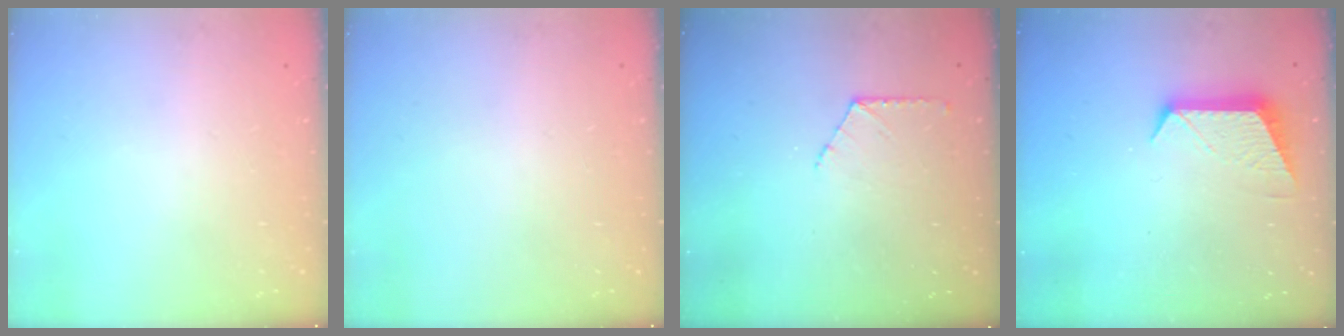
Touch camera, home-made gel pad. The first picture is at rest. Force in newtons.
{"total": 0.0}
{"total": 6.7, "press": 6.7, "slide": 0.6}
{"total": 10.1, "press": 10.1, "slide": 0.5}